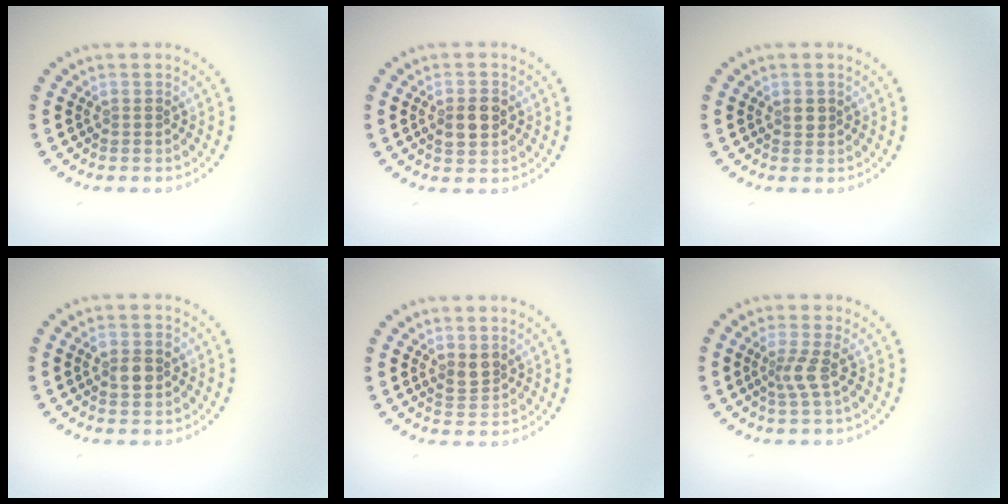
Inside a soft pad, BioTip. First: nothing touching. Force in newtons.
{"total": 2.6, "press": 2.6, "slide": 0.2}
{"total": 1.0, "press": 1.0, "slide": 0.4}
{"total": 2.6, "press": 2.5, "slide": 0.3}
{"total": 1.6, "press": 1.4, "slide": 0.7}
{"total": 2.0, "press": 1.3, "slide": 1.5}